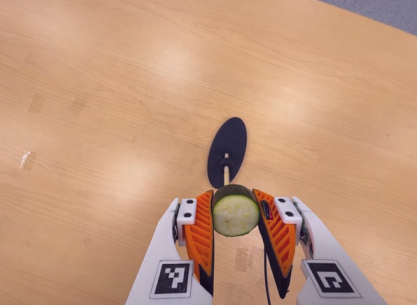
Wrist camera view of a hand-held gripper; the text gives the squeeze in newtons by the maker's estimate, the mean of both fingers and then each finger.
{"total": 10.5, "left": 9.6, "right": 11.3}